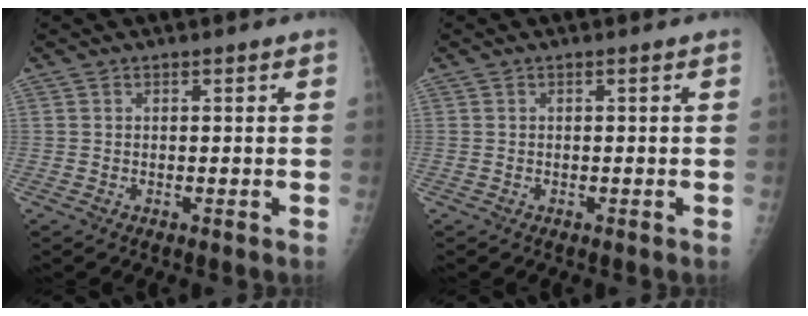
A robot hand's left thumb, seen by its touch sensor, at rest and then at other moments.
{"total": 0.0}